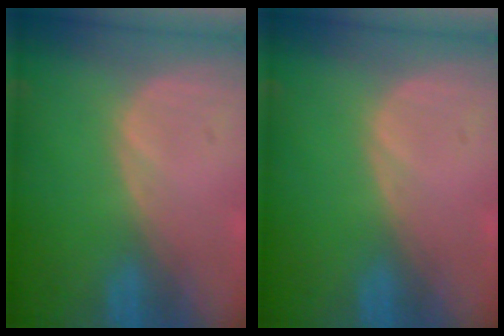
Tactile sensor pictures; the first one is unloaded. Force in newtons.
{"total": 0.0}